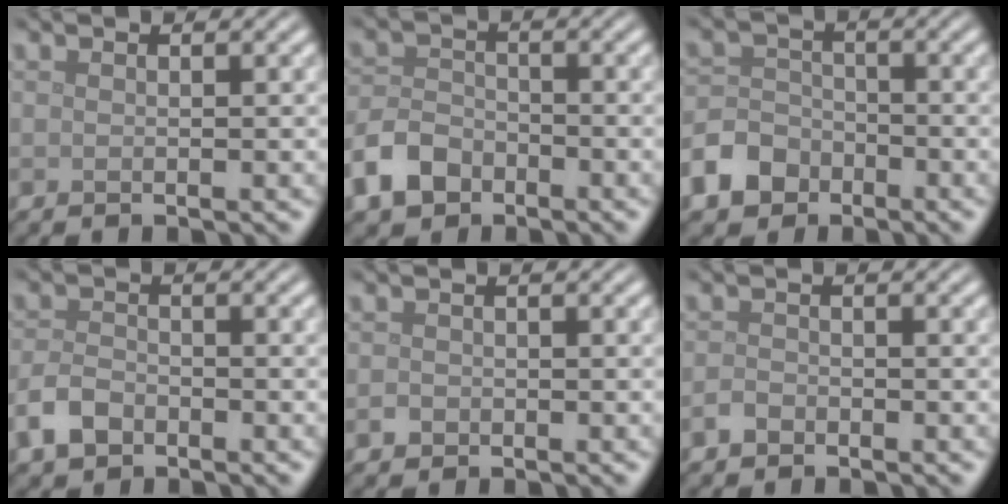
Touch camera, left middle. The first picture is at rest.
{"total": 4.0, "force": [-2.4, 2.7, 1.7], "torque": [-0.037, 0.000, -0.055]}
{"total": 4.6, "force": [-2.8, 3.3, 1.4], "torque": [-0.024, -0.001, -0.061]}
{"total": 2.7, "force": [-1.7, 1.6, 1.4], "torque": [-0.026, 0.001, -0.043]}
{"total": 0.8, "force": [-0.4, 0.7, 0.2], "torque": [0.000, -0.003, -0.008]}
{"total": 1.1, "force": [-0.8, 0.6, 0.4], "torque": [-0.006, 0.001, -0.019]}